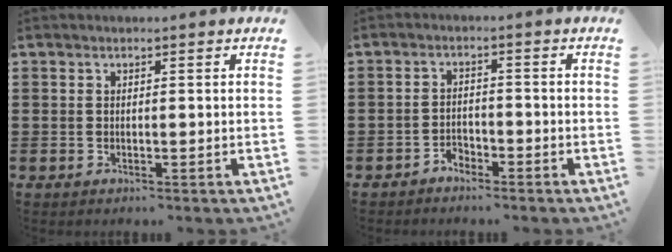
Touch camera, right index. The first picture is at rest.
{"total": 2.1, "force": [-1.9, 0.8, 0.1], "torque": [-0.009, 0.004, -0.041]}